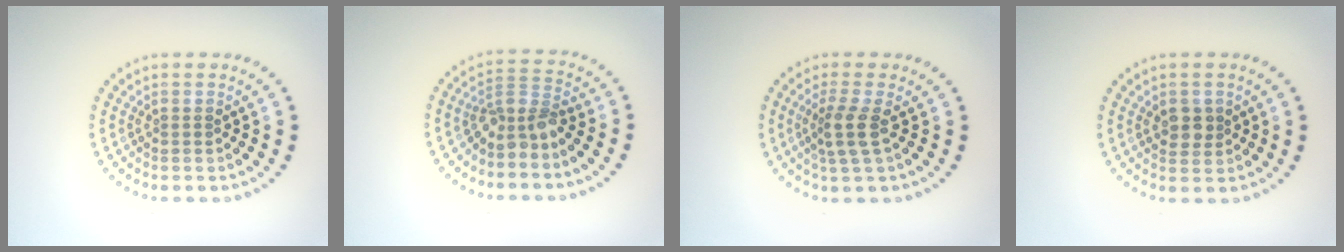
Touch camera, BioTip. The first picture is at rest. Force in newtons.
{"total": 2.7, "press": 2.0, "slide": 1.8}
{"total": 2.4, "press": 1.9, "slide": 1.5}
{"total": 2.1, "press": 2.0, "slide": 0.6}